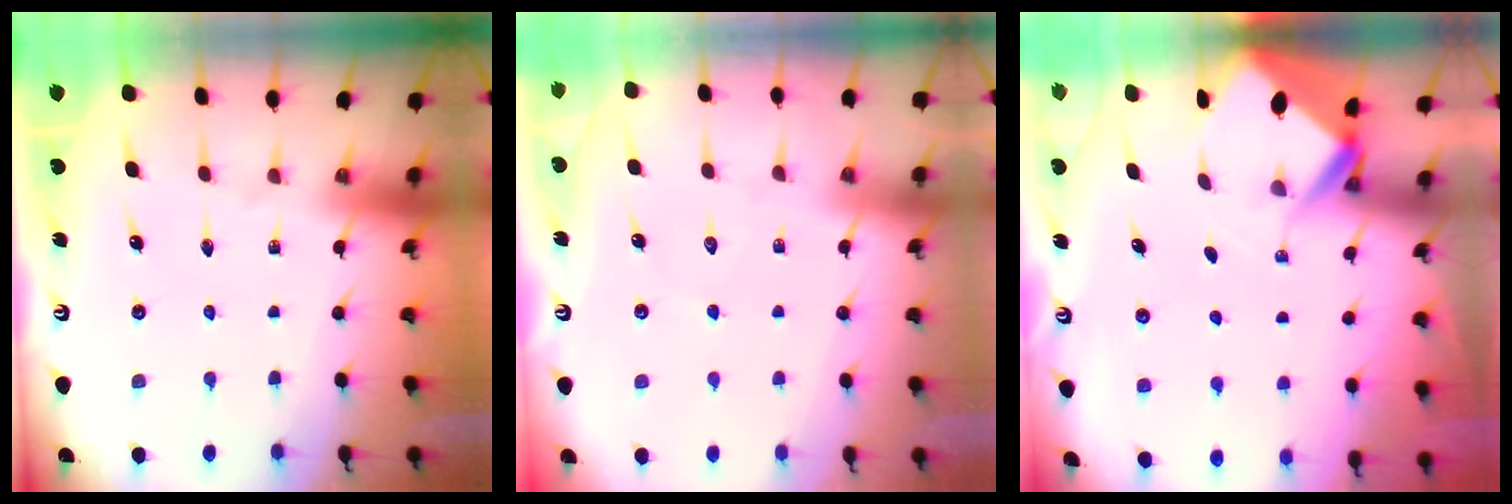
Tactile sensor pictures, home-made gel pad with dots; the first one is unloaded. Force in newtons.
{"total": 3.5, "press": 3.5, "slide": 0.4}
{"total": 2.8, "press": 2.8, "slide": 0.1}